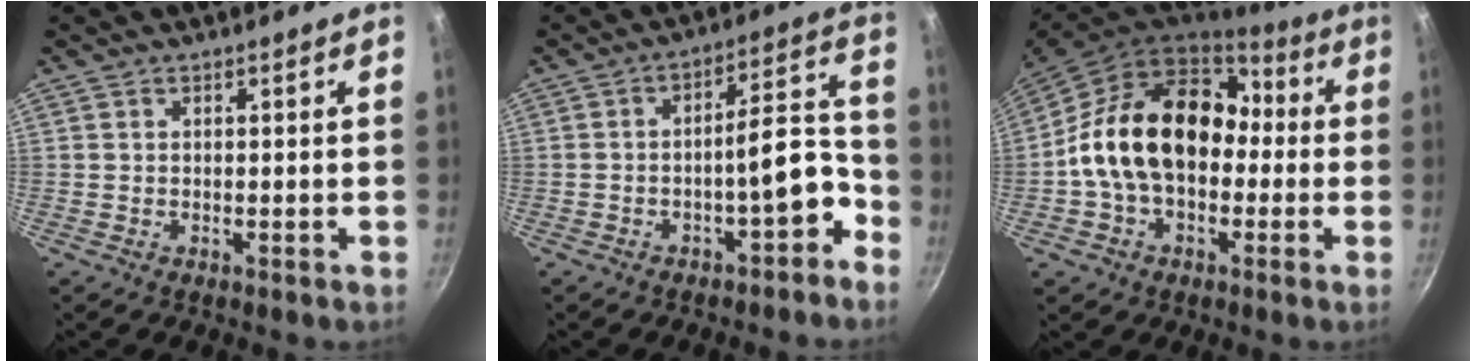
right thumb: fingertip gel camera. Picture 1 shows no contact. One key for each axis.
{"total": 9.7, "fx": -4.8, "fy": 3.5, "fz": 7.7, "tx": -0.081, "ty": 0.073, "tz": -0.062}
{"total": 19.6, "fx": -0.2, "fy": 14.0, "fz": 13.7, "tx": -0.201, "ty": 0.052, "tz": -0.012}